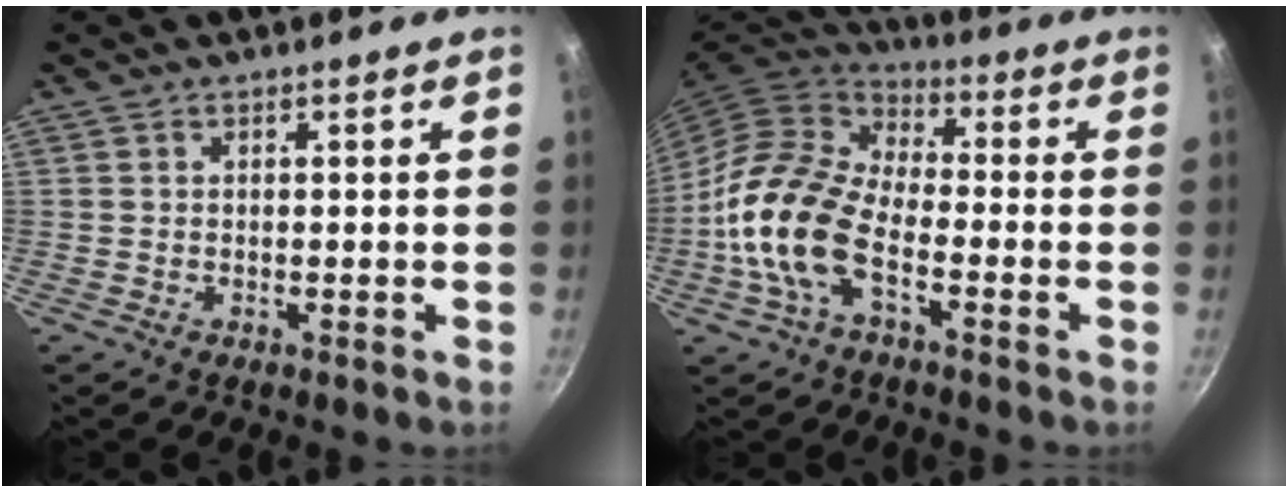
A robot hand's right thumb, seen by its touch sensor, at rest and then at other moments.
{"total": 15.7, "force": [-4.9, 8.4, 12.3], "torque": [-0.223, 0.038, -0.112]}